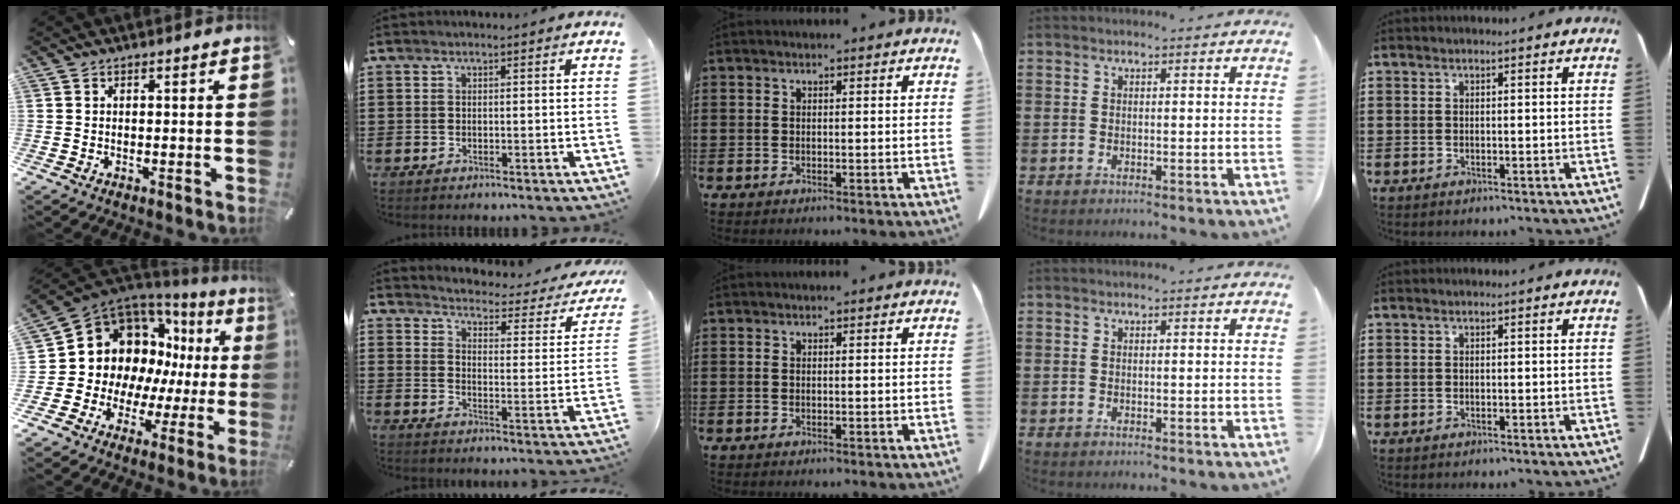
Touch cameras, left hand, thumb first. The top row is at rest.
{"thumb": {"total": 13.7, "force": [4.6, 11.4, 5.9], "torque": [-0.102, -0.060, 0.099]}, "index": {"total": 2.6, "force": [2.6, -0.1, 0.4], "torque": [-0.028, -0.030, 0.034]}}